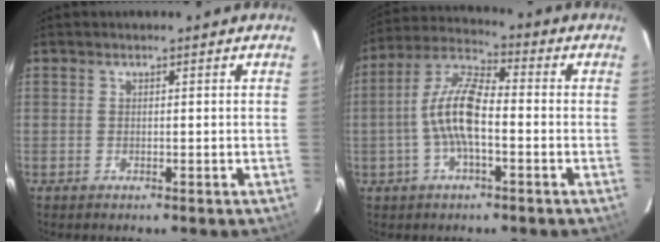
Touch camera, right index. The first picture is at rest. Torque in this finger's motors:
{"motor_torque": [1.58, -0.16, 0.82, 0.20]}